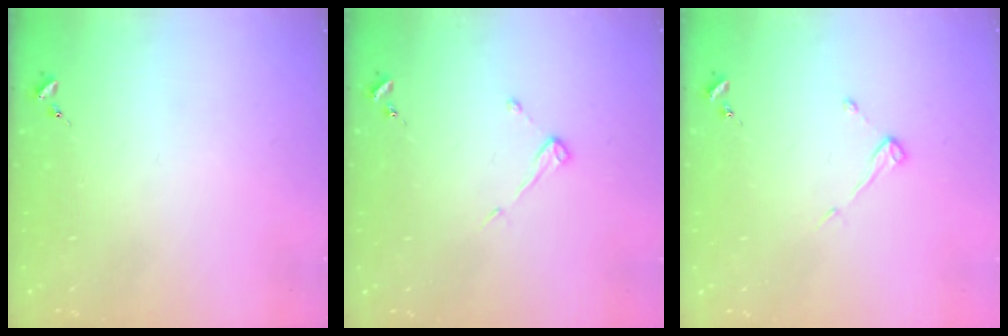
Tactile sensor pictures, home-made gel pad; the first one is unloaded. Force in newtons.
{"total": 3.8, "press": 3.8, "slide": 0.4}
{"total": 3.8, "press": 3.8, "slide": 0.4}